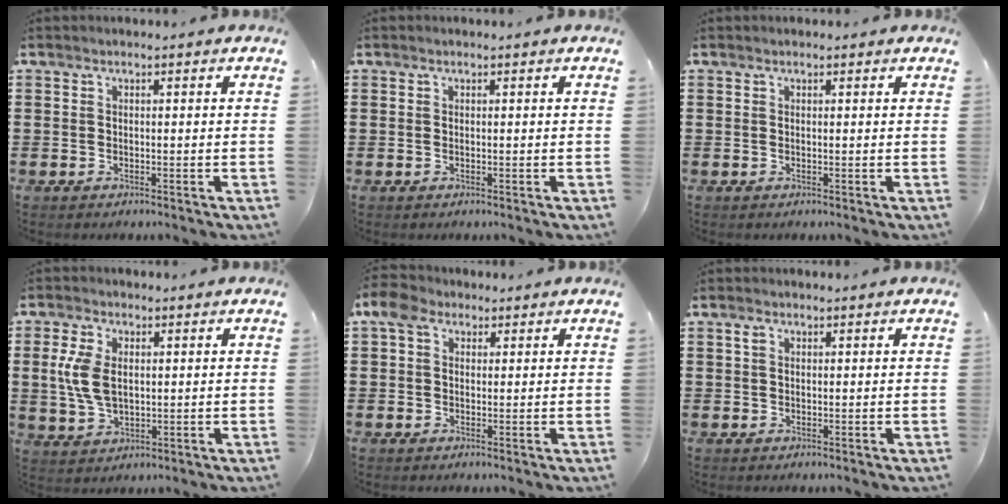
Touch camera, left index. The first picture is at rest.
{"total": 0.0}
{"total": 0.0}
{"total": 6.8, "force": [1.0, 4.0, 5.4], "torque": [-0.138, 0.003, 0.011]}
{"total": 4.6, "force": [2.0, 3.4, 2.4], "torque": [-0.068, 0.012, 0.035]}
{"total": 1.1, "force": [0.5, 0.6, 0.7], "torque": [-0.016, 0.006, 0.008]}